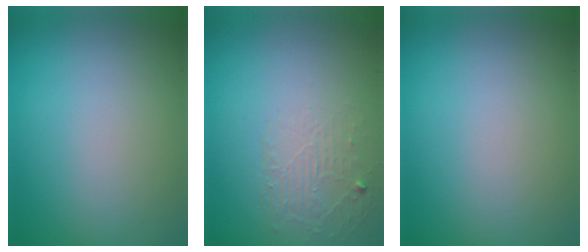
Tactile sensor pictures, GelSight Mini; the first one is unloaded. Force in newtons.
{"total": 1.8, "press": 0.4, "slide": 1.8}
{"total": 0.0}